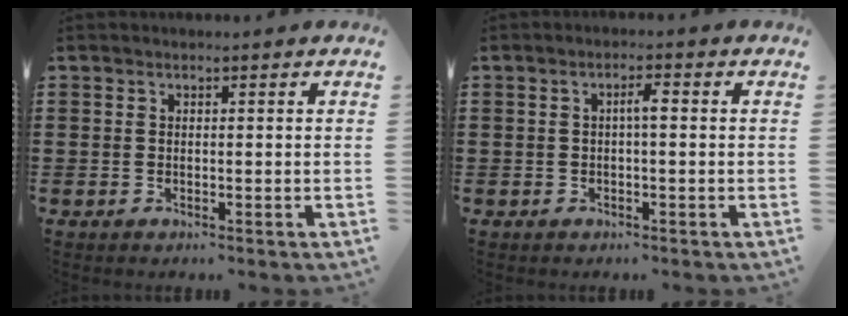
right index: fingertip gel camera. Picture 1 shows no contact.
{"total": 2.0, "force": [-0.2, 0.3, 2.0], "torque": [-0.038, 0.004, -0.006]}